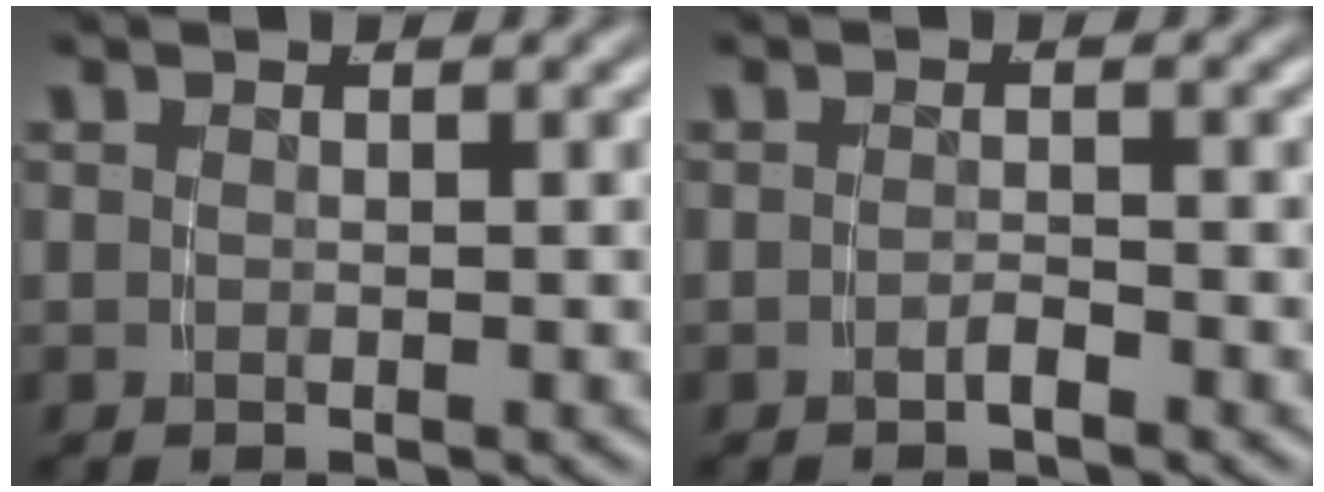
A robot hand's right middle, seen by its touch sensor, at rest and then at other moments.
{"total": 1.1, "force": [-1.0, -0.3, 0.5], "torque": [-0.005, 0.003, -0.020]}